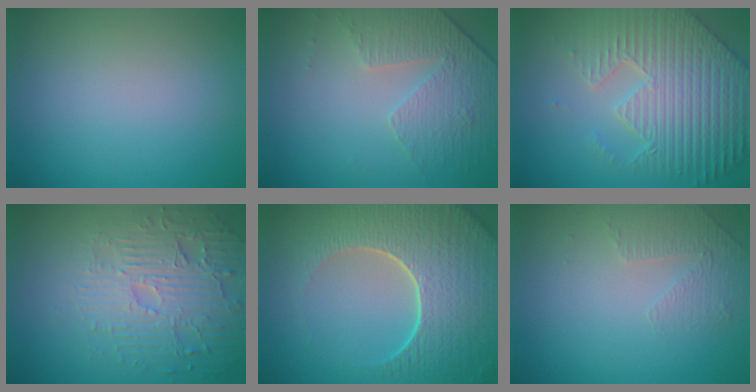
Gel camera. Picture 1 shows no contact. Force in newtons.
{"total": 4.7, "press": 3.2, "slide": 3.4}
{"total": 7.1, "press": 5.8, "slide": 4.0}
{"total": 5.1, "press": 4.5, "slide": 2.5}
{"total": 8.7, "press": 6.4, "slide": 5.9}
{"total": 1.4, "press": 0.9, "slide": 1.1}